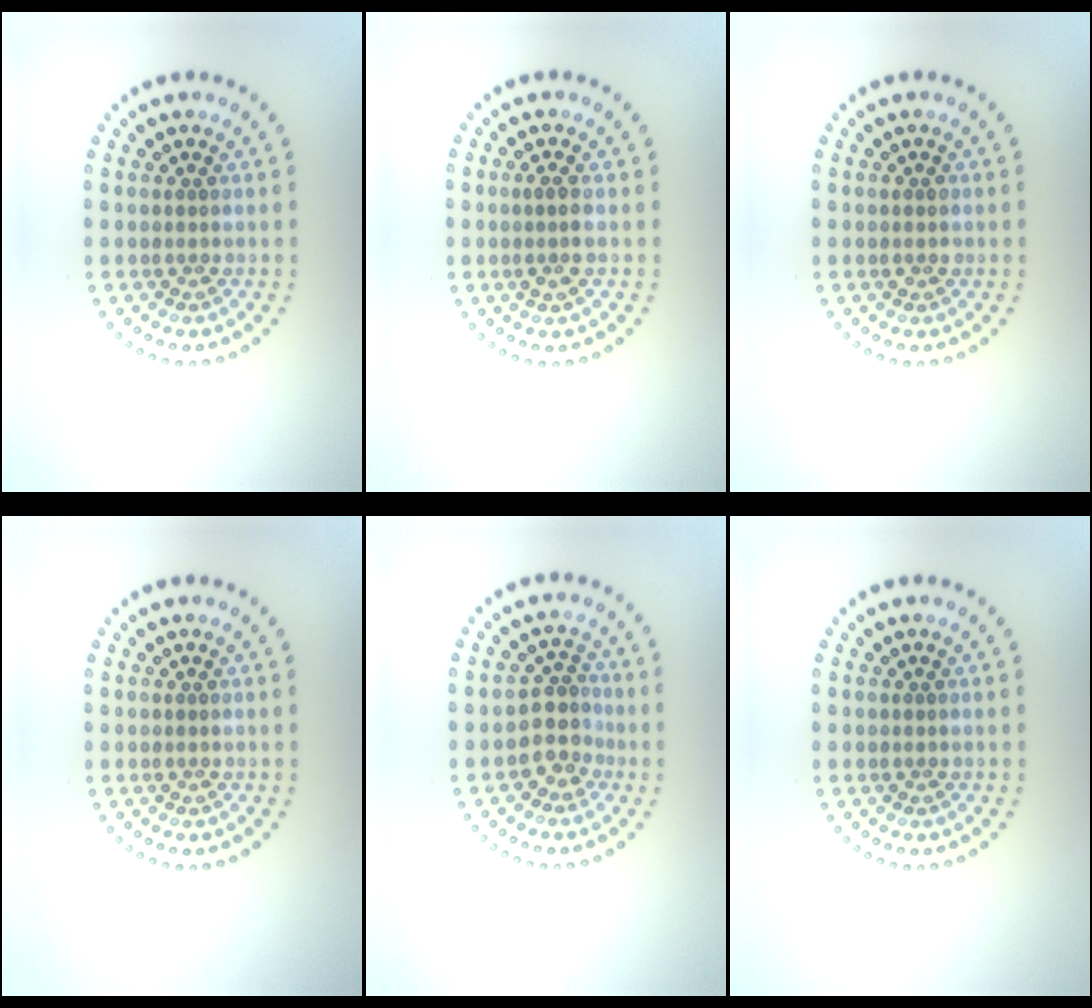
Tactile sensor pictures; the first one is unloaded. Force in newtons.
{"total": 1.6, "press": 1.4, "slide": 0.8}
{"total": 1.1, "press": 1.1, "slide": 0.2}
{"total": 0.0}
{"total": 2.7, "press": 2.1, "slide": 1.7}
{"total": 0.0}